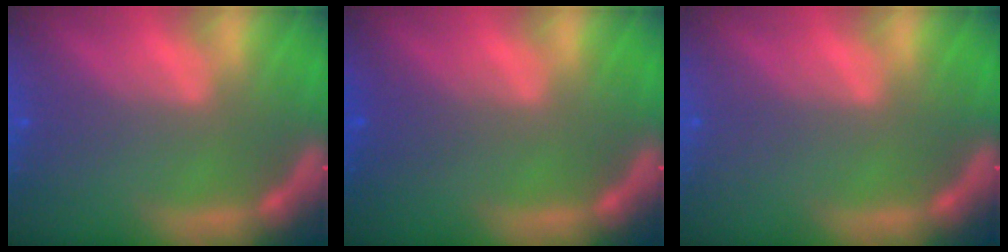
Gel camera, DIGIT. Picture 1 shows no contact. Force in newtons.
{"total": 1.4}
{"total": 0.0}